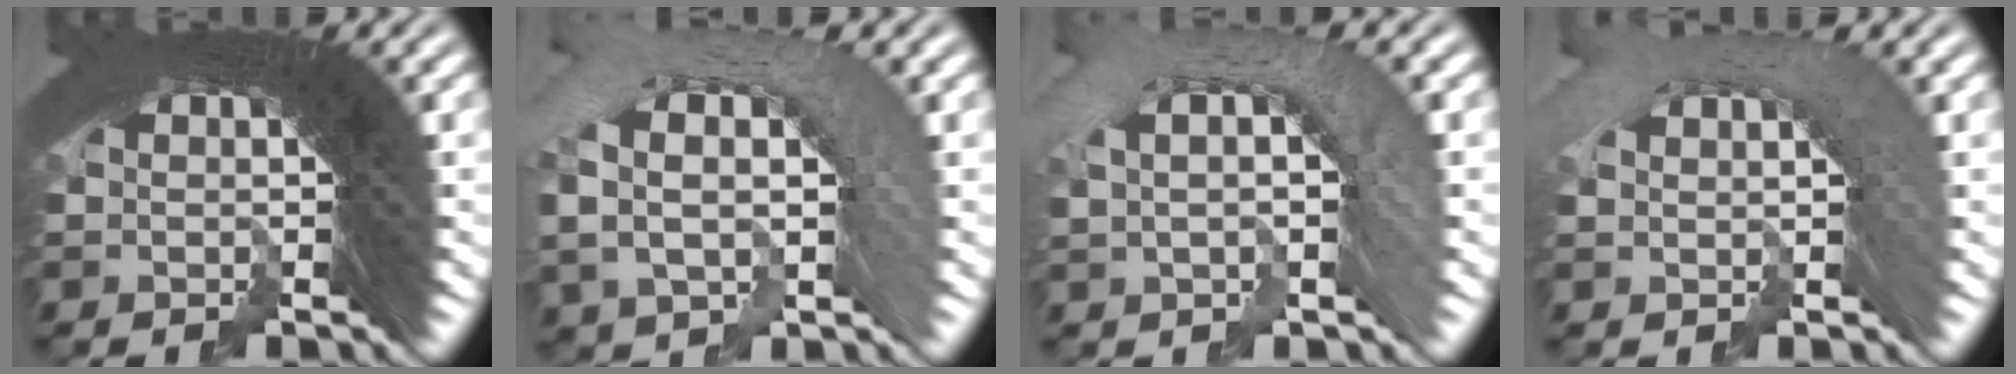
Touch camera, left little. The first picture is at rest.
{"total": 5.1, "force": [-2.8, 4.0, 1.2], "torque": [-0.032, 0.007, -0.052]}
{"total": 3.7, "force": [-2.8, 2.5, 0.5], "torque": [0.001, 0.020, -0.056]}
{"total": 2.8, "force": [-2.4, 1.1, -0.9], "torque": [0.012, -0.005, -0.036]}